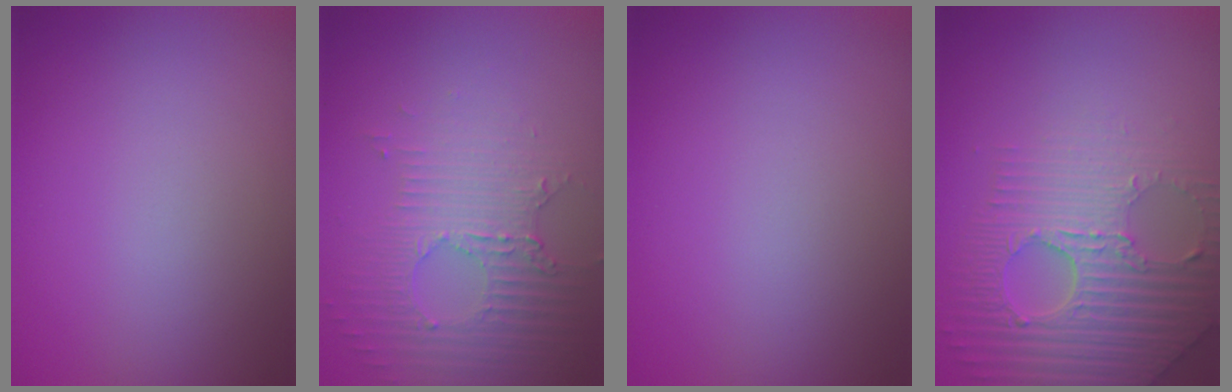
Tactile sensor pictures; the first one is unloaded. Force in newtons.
{"total": 3.6, "press": 3.1, "slide": 1.8}
{"total": 0.0}
{"total": 7.5, "press": 5.4, "slide": 5.2}